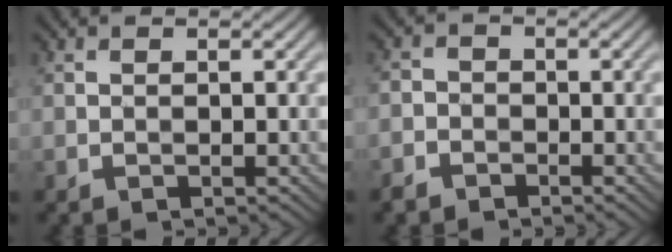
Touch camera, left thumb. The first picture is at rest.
{"total": 2.4, "force": [-1.6, 1.7, 0.3], "torque": [-0.011, 0.000, -0.036]}